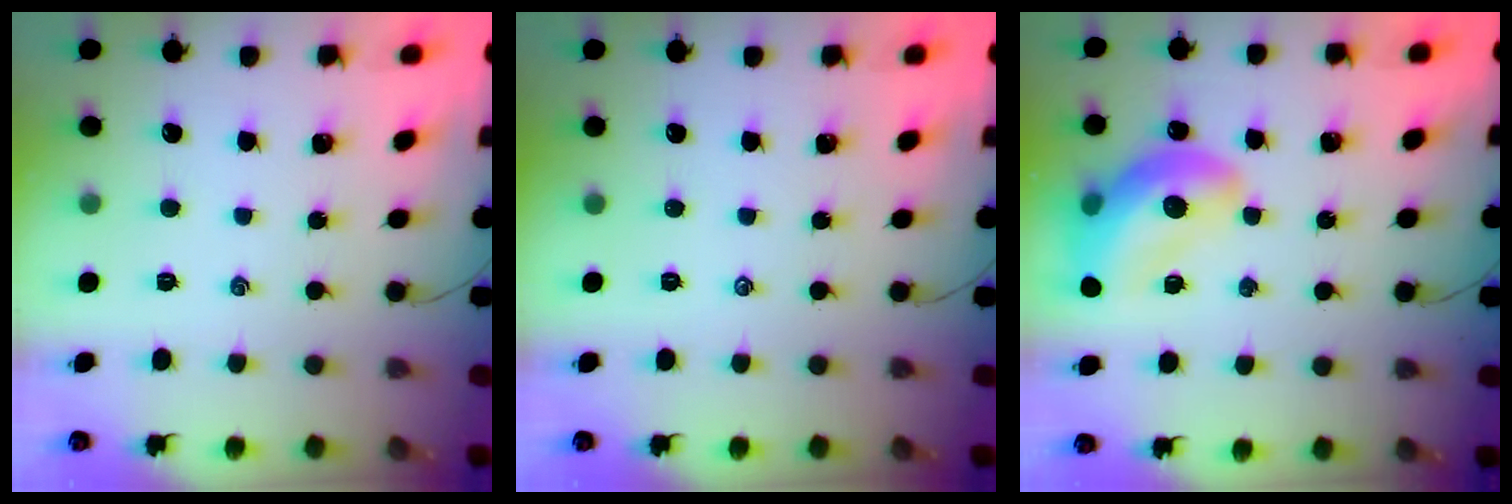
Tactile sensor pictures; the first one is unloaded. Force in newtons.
{"total": 0.0}
{"total": 15.9, "press": 15.6, "slide": 3.1}